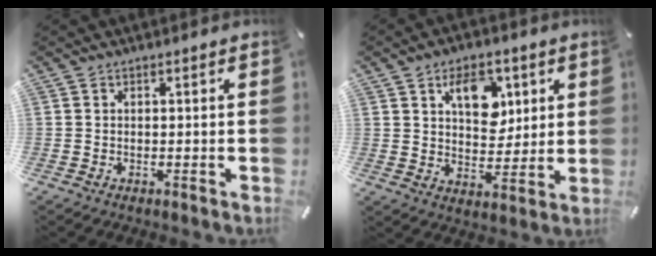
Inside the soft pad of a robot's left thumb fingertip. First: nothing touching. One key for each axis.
{"total": 10.5, "fx": 4.7, "fy": 7.2, "fz": 6.1, "tx": -0.077, "ty": -0.012, "tz": 0.077}